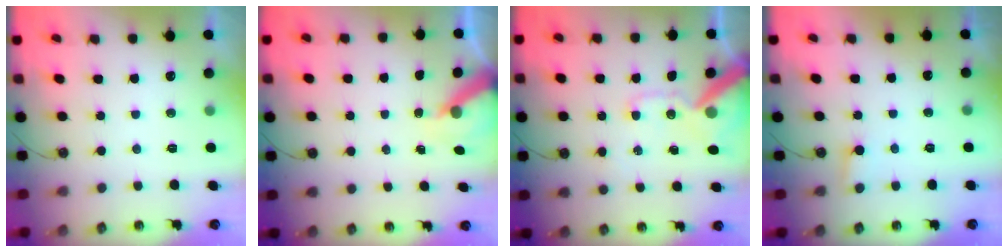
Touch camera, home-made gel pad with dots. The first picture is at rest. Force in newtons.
{"total": 6.6, "press": 6.5, "slide": 0.4}
{"total": 14.2, "press": 14.0, "slide": 1.8}
{"total": 3.1, "press": 3.1, "slide": 0.3}